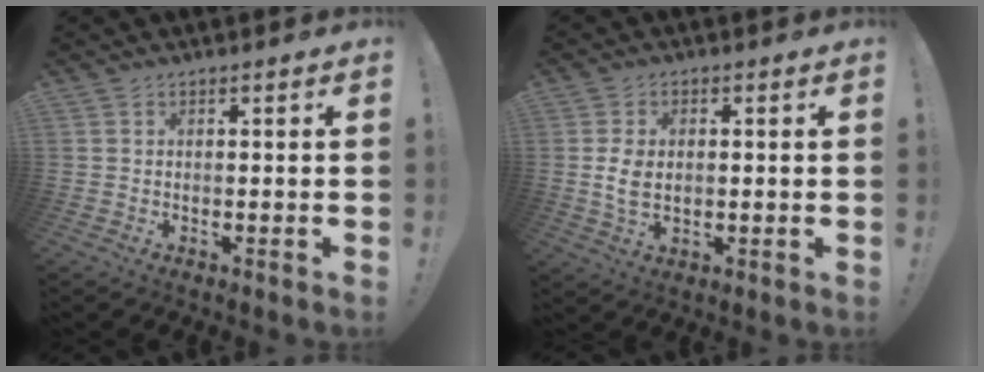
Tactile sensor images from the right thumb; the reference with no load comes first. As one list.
[{"total": 6.1, "force": [0.3, 4.0, 4.6], "torque": [-0.084, -0.001, 0.002]}]